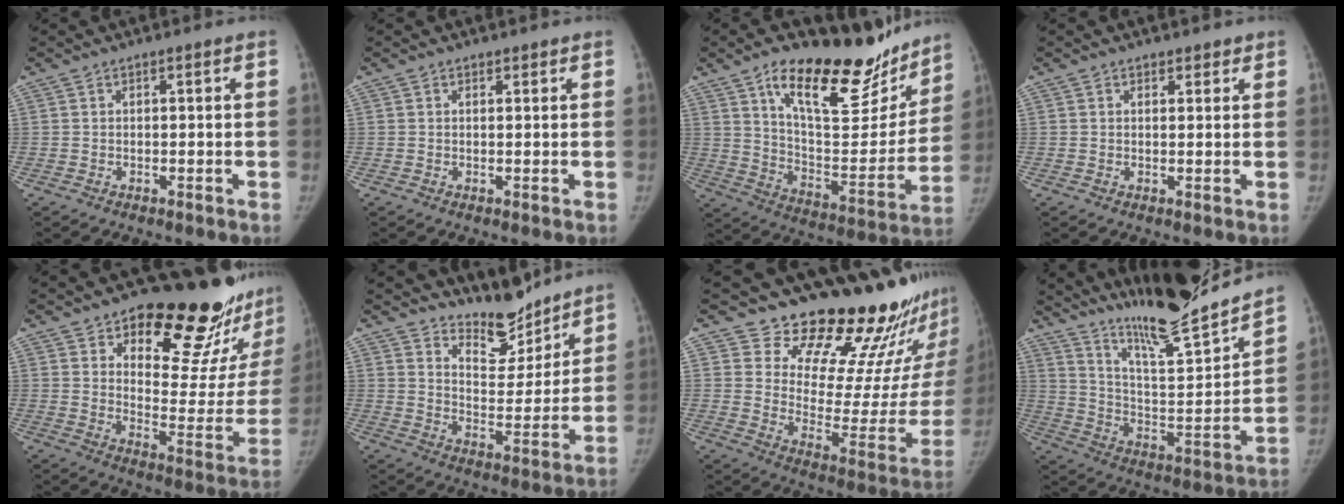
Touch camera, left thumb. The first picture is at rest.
{"total": 0.6, "force": [0.5, 0.3, 0.0], "torque": [0.003, -0.006, 0.005]}
{"total": 25.4, "force": [17.7, 9.8, 15.3], "torque": [-0.172, -0.086, 0.277]}
{"total": 1.6, "force": [1.3, 1.0, 0.3], "torque": [0.011, -0.010, 0.012]}
{"total": 25.0, "force": [17.9, 9.8, 14.4], "torque": [-0.139, -0.118, 0.236]}
{"total": 10.3, "force": [9.4, 3.7, 2.1], "torque": [0.007, -0.083, 0.160]}
{"total": 23.4, "force": [20.4, 7.3, 8.8], "torque": [-0.069, -0.192, 0.267]}
{"total": 21.6, "force": [18.8, 1.6, 10.5], "torque": [-0.145, -0.111, 0.306]}